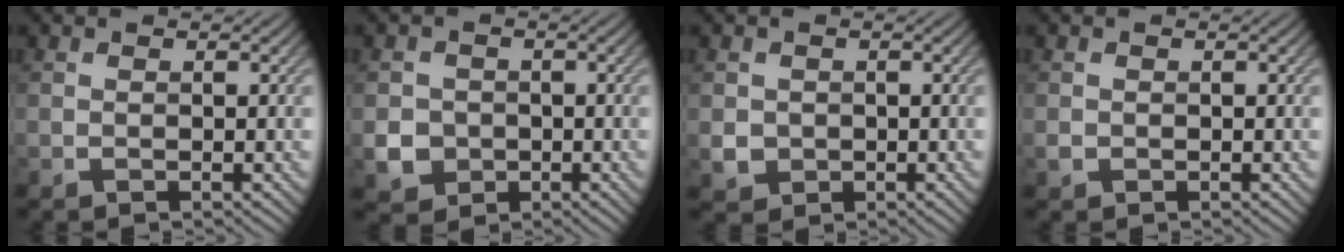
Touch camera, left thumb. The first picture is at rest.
{"total": 4.3, "force": [-1.1, 4.0, 1.3], "torque": [-0.031, -0.011, -0.032]}
{"total": 2.4, "force": [-0.2, 2.3, 0.6], "torque": [-0.018, -0.009, -0.003]}
{"total": 0.8, "force": [-0.3, 0.7, 0.2], "torque": [-0.006, -0.005, -0.006]}